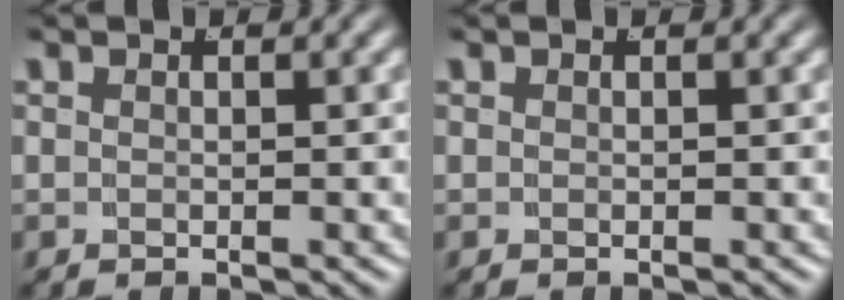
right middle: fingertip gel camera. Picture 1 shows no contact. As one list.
[{"total": 0.0}]